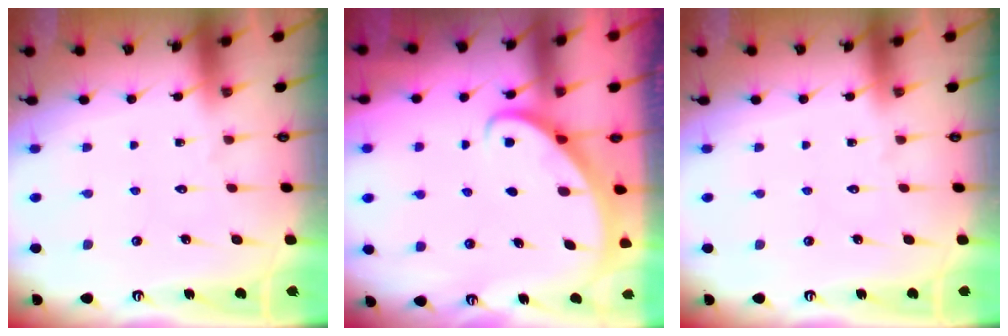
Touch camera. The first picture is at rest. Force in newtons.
{"total": 2.8, "press": 2.8, "slide": 0.2}
{"total": 0.0}